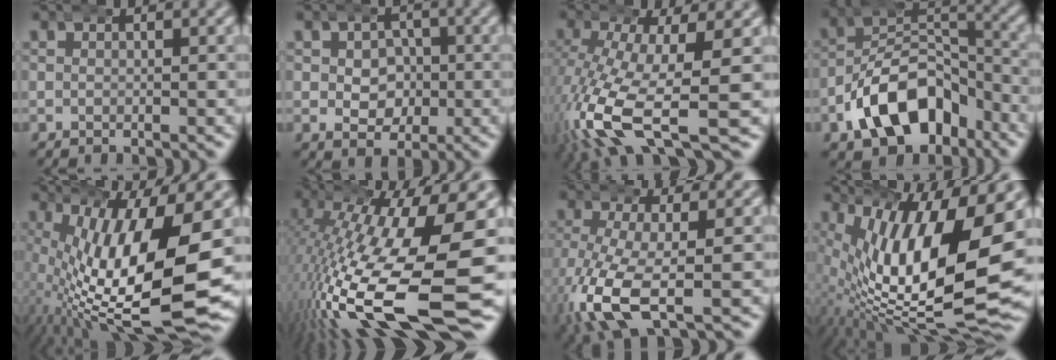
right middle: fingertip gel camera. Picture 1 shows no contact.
{"total": 4.2, "force": [-0.3, 3.7, 1.9], "torque": [-0.020, -0.020, -0.004]}
{"total": 8.1, "force": [-3.5, 2.4, 6.9], "torque": [-0.144, -0.041, -0.037]}
{"total": 8.4, "force": [-4.4, 5.0, 5.0], "torque": [-0.067, -0.005, -0.078]}
{"total": 16.4, "force": [-3.1, 6.6, 14.7], "torque": [-0.250, -0.046, -0.017]}
{"total": 16.2, "force": [-4.8, 5.8, 14.3], "torque": [-0.239, -0.034, -0.055]}
{"total": 6.9, "force": [-2.0, 2.9, 5.9], "torque": [-0.144, -0.037, -0.014]}
{"total": 18.0, "force": [-1.8, 7.8, 16.1], "torque": [-0.261, -0.029, -0.003]}